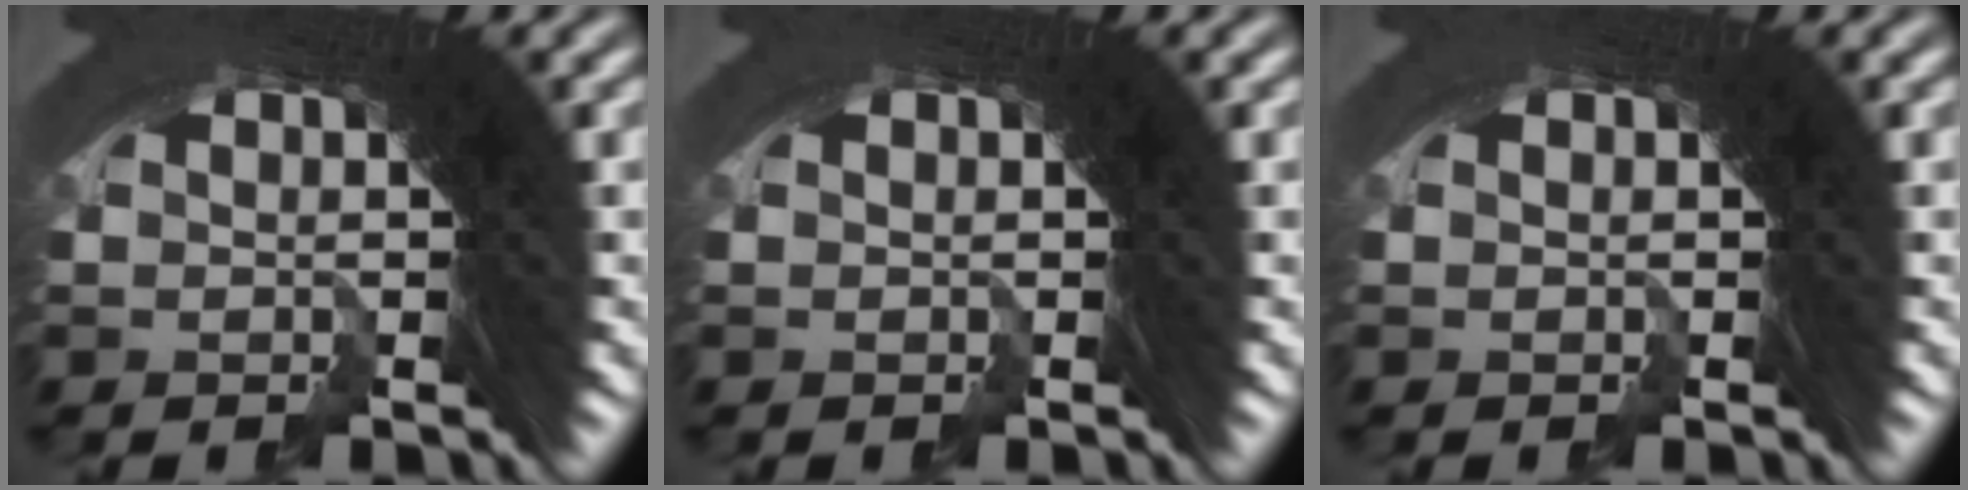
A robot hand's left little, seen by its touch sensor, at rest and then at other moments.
{"total": 0.0}
{"total": 0.0}